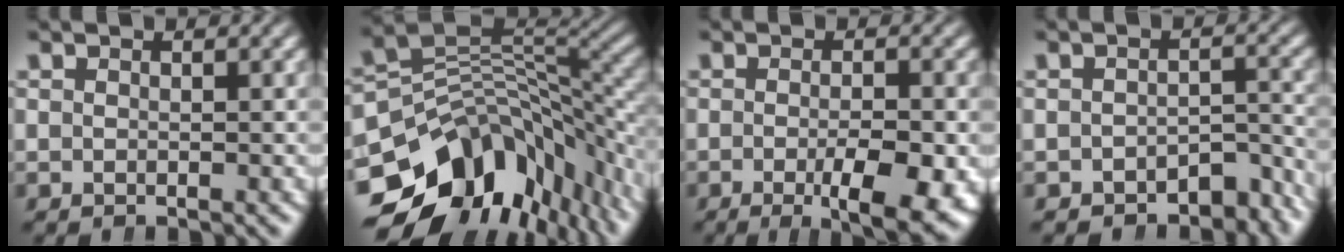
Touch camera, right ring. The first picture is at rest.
{"total": 18.9, "force": [-5.7, 12.6, 12.8], "torque": [-0.206, -0.039, -0.071]}
{"total": 6.5, "force": [-2.3, 1.4, 5.9], "torque": [-0.069, 0.001, -0.037]}
{"total": 5.0, "force": [-4.4, 1.8, 1.4], "torque": [0.011, -0.009, -0.064]}